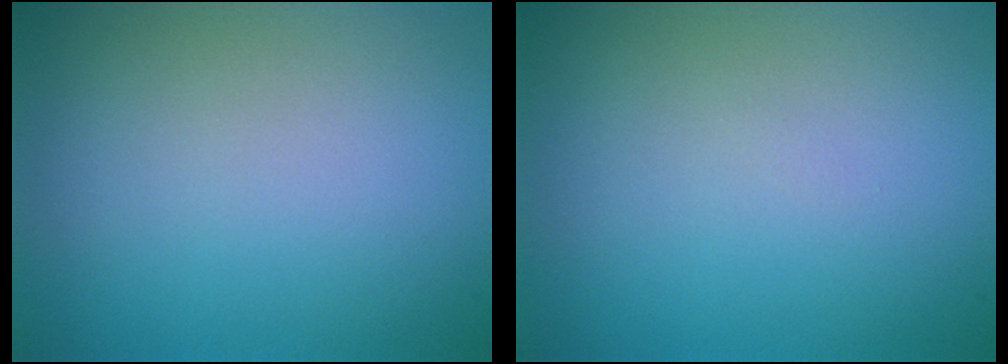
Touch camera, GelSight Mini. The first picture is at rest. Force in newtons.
{"total": 0.0}